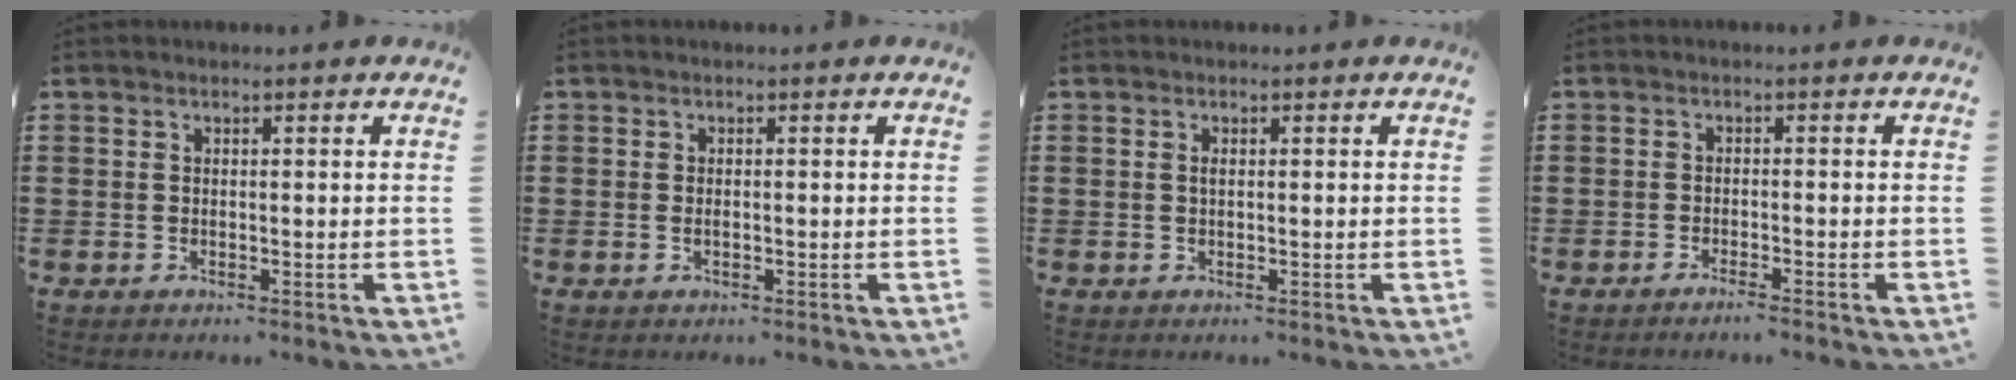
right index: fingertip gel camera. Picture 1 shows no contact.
{"total": 0.8, "force": [-0.1, 0.3, 0.7], "torque": [-0.016, -0.002, -0.002]}
{"total": 0.7, "force": [0.1, 0.2, 0.7], "torque": [-0.014, -0.001, 0.002]}
{"total": 1.5, "force": [-1.3, -0.1, 0.6], "torque": [-0.010, 0.000, -0.025]}